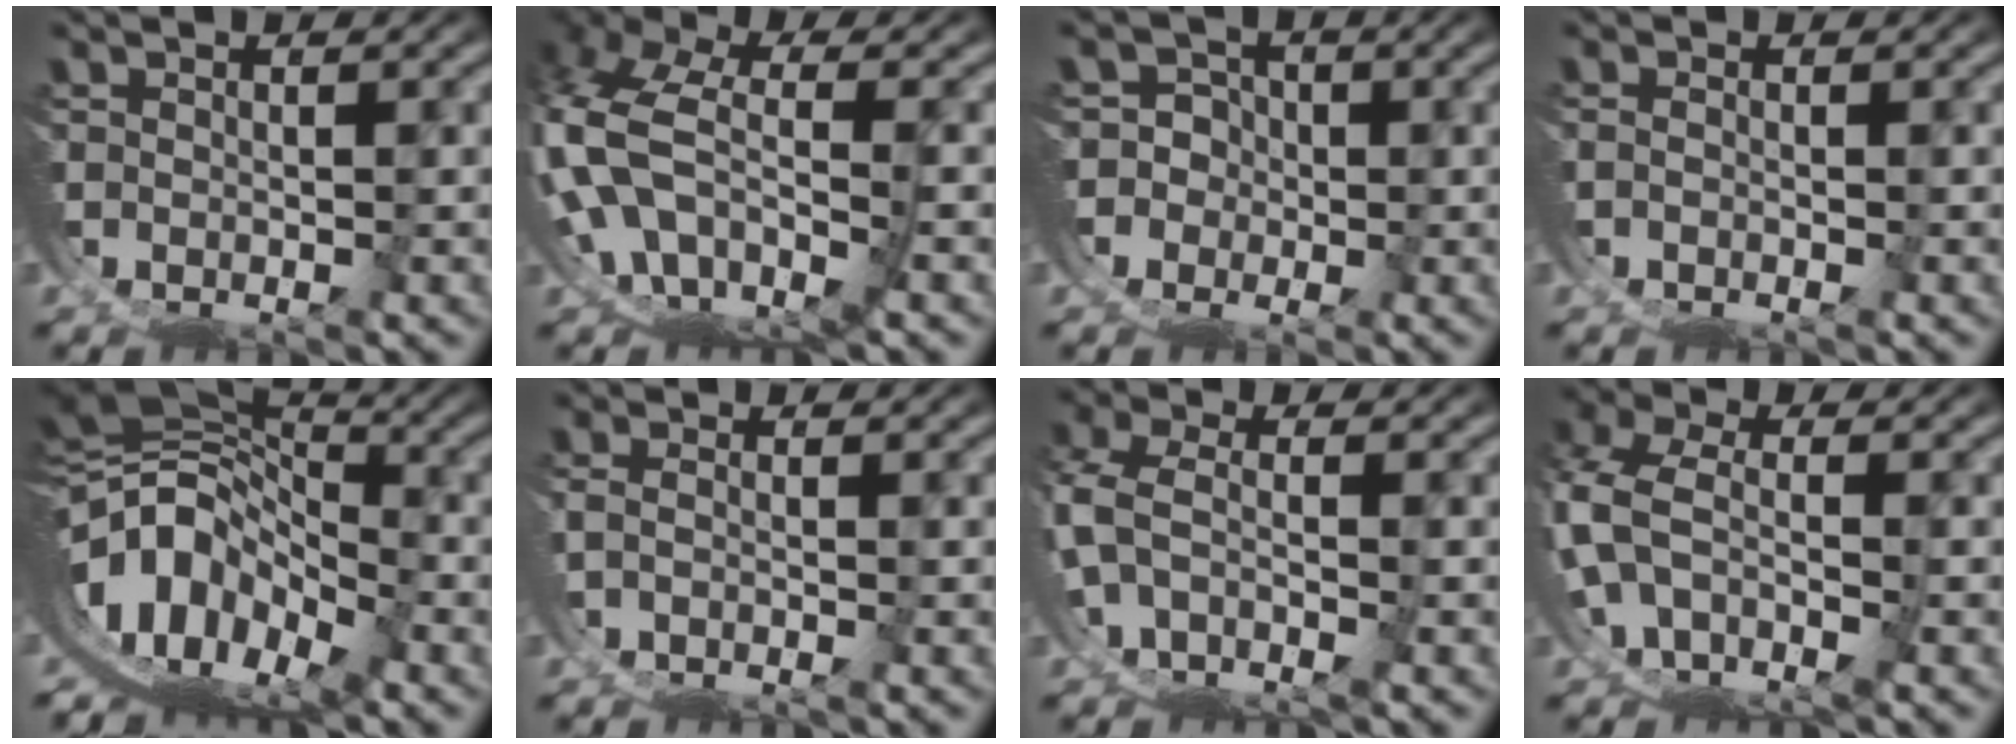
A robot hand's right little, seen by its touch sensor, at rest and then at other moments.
{"total": 11.1, "force": [-1.1, 9.2, 6.1], "torque": [-0.179, -0.050, -0.005]}
{"total": 3.3, "force": [-0.2, 3.2, 0.2], "torque": [-0.006, -0.010, -0.007]}
{"total": 1.3, "force": [-0.5, 1.0, 0.7], "torque": [-0.010, -0.004, -0.008]}
{"total": 20.2, "force": [0.3, 15.8, 12.6], "torque": [-0.245, -0.027, 0.000]}
{"total": 2.6, "force": [-0.9, 2.0, 1.4], "torque": [-0.032, -0.011, -0.011]}
{"total": 6.7, "force": [-1.5, 5.7, 3.1], "torque": [-0.090, -0.033, -0.017]}
{"total": 8.7, "force": [-1.6, 7.5, 4.1], "torque": [-0.124, -0.038, -0.019]}